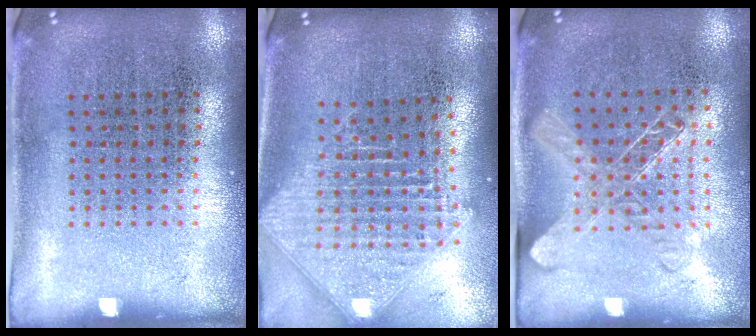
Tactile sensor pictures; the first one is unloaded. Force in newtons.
{"total": 2.5, "press": 1.9, "slide": 1.6}
{"total": 1.3, "press": 1.2, "slide": 0.7}